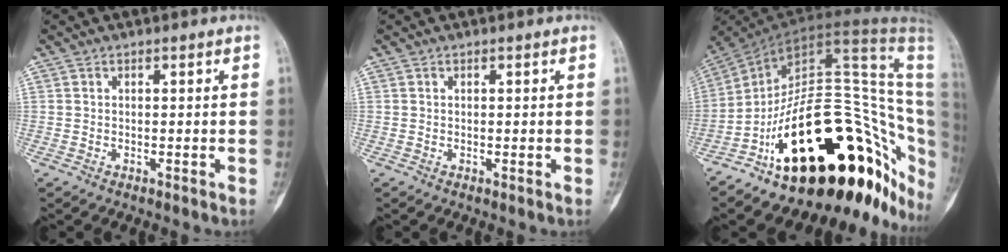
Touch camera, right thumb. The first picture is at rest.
{"total": 0.0}
{"total": 36.0, "force": [-9.9, 16.2, 30.6], "torque": [-0.329, 0.115, -0.140]}